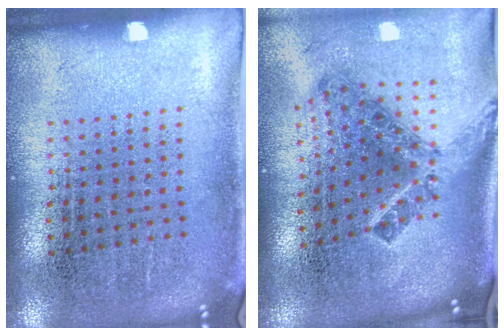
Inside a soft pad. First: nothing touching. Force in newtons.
{"total": 2.1, "press": 1.3, "slide": 1.6}